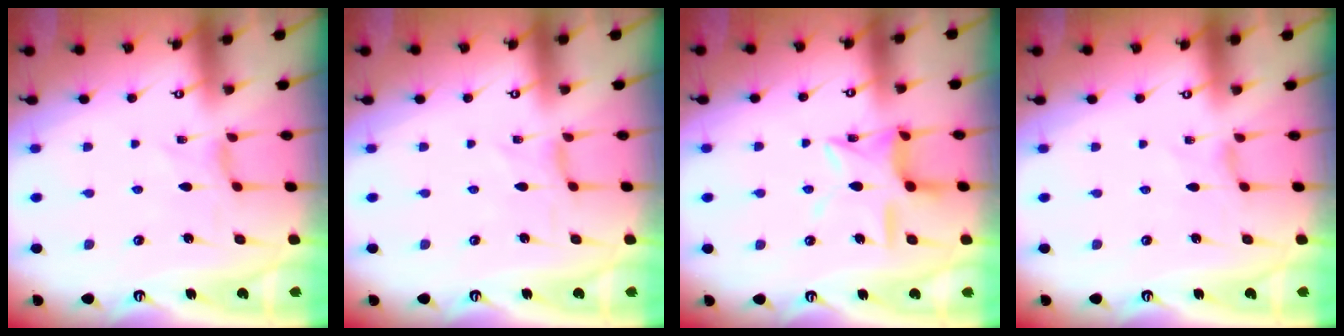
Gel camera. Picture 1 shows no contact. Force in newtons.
{"total": 0.0}
{"total": 13.2, "press": 13.1, "slide": 1.1}
{"total": 0.0}